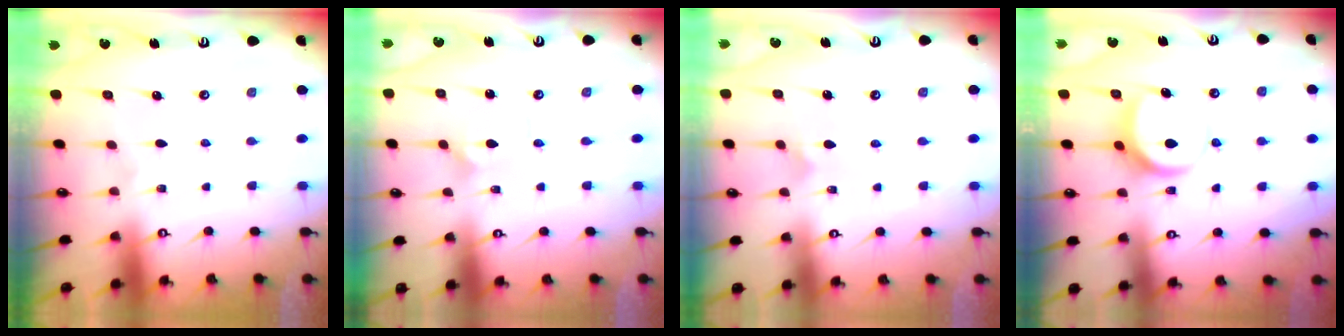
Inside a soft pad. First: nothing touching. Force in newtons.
{"total": 2.6, "press": 2.6, "slide": 0.2}
{"total": 3.7, "press": 3.6, "slide": 0.6}
{"total": 7.5, "press": 7.4, "slide": 0.8}